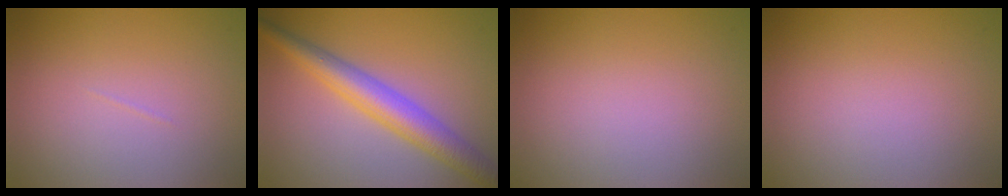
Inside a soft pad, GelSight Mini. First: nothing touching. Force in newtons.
{"total": 5.0, "press": 5.0, "slide": 0.1}
{"total": 0.0}
{"total": 0.0}